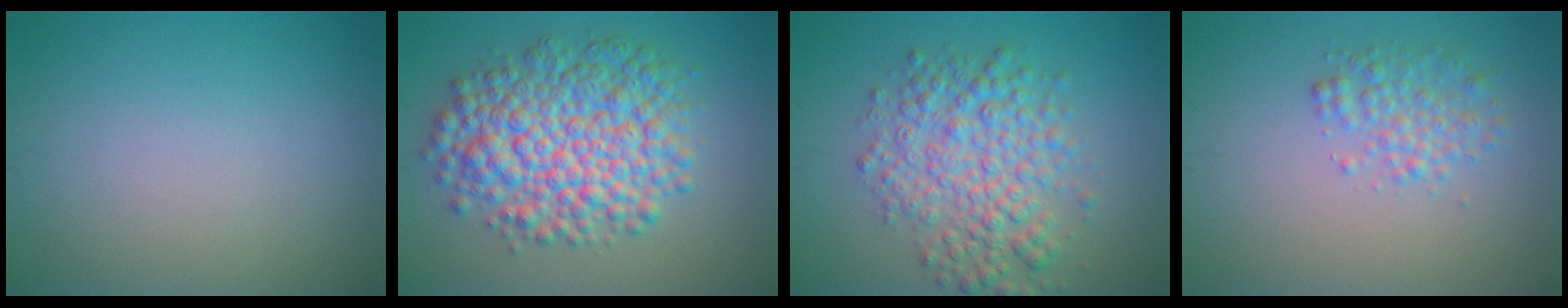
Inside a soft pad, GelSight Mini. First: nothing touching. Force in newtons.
{"total": 8.9, "press": 8.9, "slide": 0.2}
{"total": 5.8, "press": 5.8, "slide": 0.1}
{"total": 2.4, "press": 2.4, "slide": 0.1}